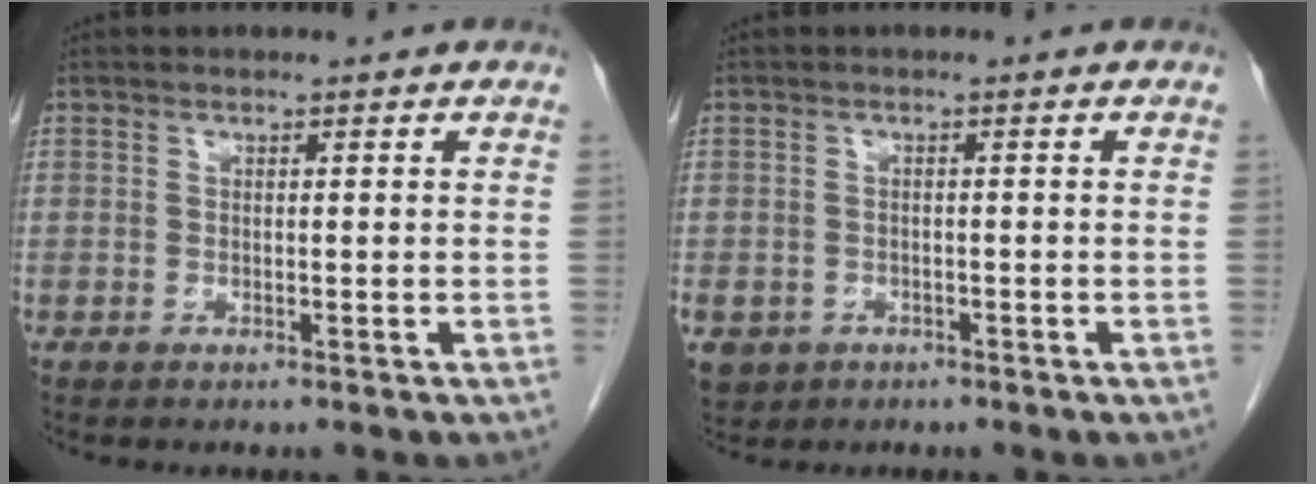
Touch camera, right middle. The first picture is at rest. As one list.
[{"total": 6.7, "force": [-3.1, 5.6, 2.2], "torque": [-0.060, -0.003, -0.043]}]